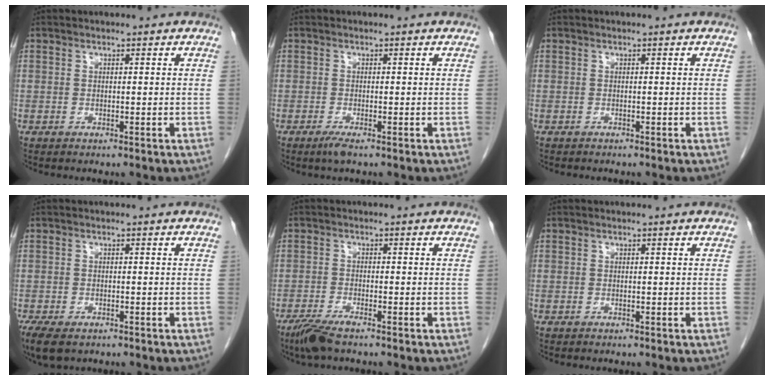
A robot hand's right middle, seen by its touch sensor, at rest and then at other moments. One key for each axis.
{"total": 1.6, "fx": -1.0, "fy": 0.0, "fz": 1.2, "tx": -0.029, "ty": -0.007, "tz": -0.021}
{"total": 0.6, "fx": -0.6, "fy": 0.2, "fz": 0.2, "tx": -0.008, "ty": -0.001, "tz": -0.009}
{"total": 6.7, "fx": -4.5, "fy": 3.2, "fz": 3.7, "tx": -0.077, "ty": -0.014, "tz": -0.072}
{"total": 3.8, "fx": -2.8, "fy": 0.5, "fz": 2.4, "tx": -0.055, "ty": -0.010, "tz": -0.056}
{"total": 0.0}